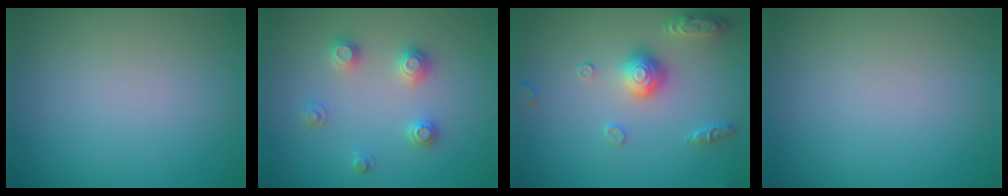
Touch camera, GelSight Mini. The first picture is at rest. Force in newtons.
{"total": 2.5, "press": 2.5, "slide": 0.3}
{"total": 3.2, "press": 3.2, "slide": 0.4}
{"total": 0.0}